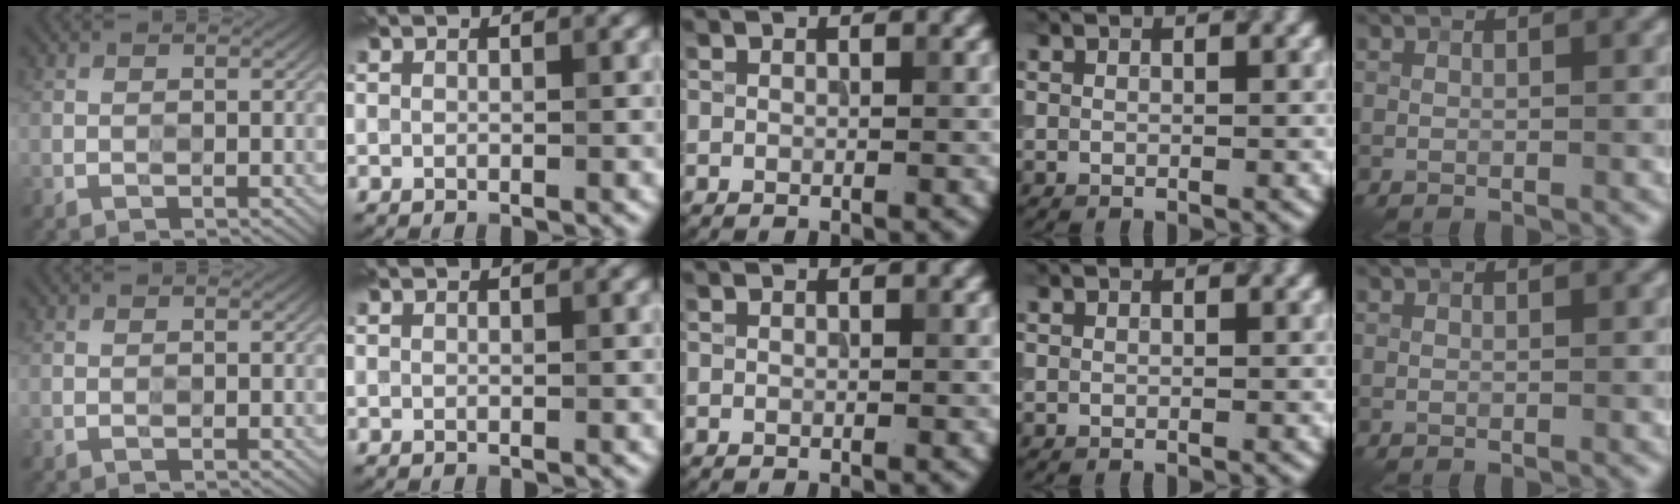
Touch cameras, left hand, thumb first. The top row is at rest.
{}